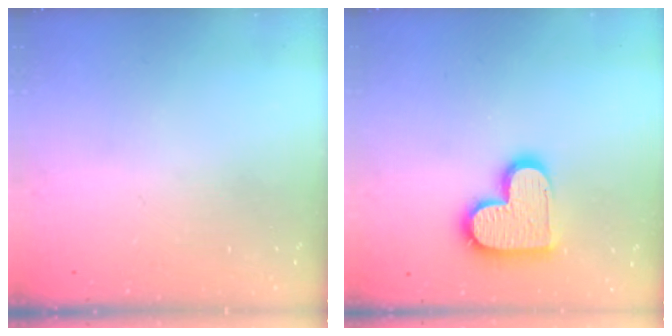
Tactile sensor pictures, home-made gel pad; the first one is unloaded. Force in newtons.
{"total": 14.2, "press": 14.2, "slide": 0.9}